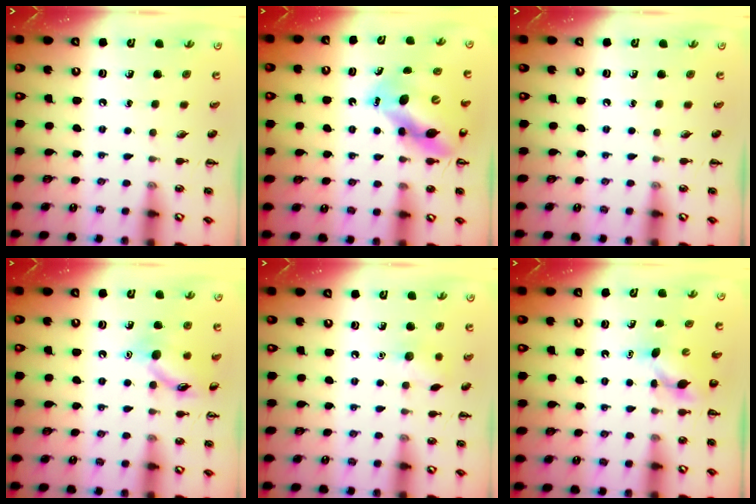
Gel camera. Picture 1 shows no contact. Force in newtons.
{"total": 12.7, "press": 12.2, "slide": 3.2}
{"total": 0.0}
{"total": 11.9, "press": 11.9, "slide": 0.6}
{"total": 6.6, "press": 6.5, "slide": 1.4}
{"total": 4.0, "press": 3.9, "slide": 1.0}